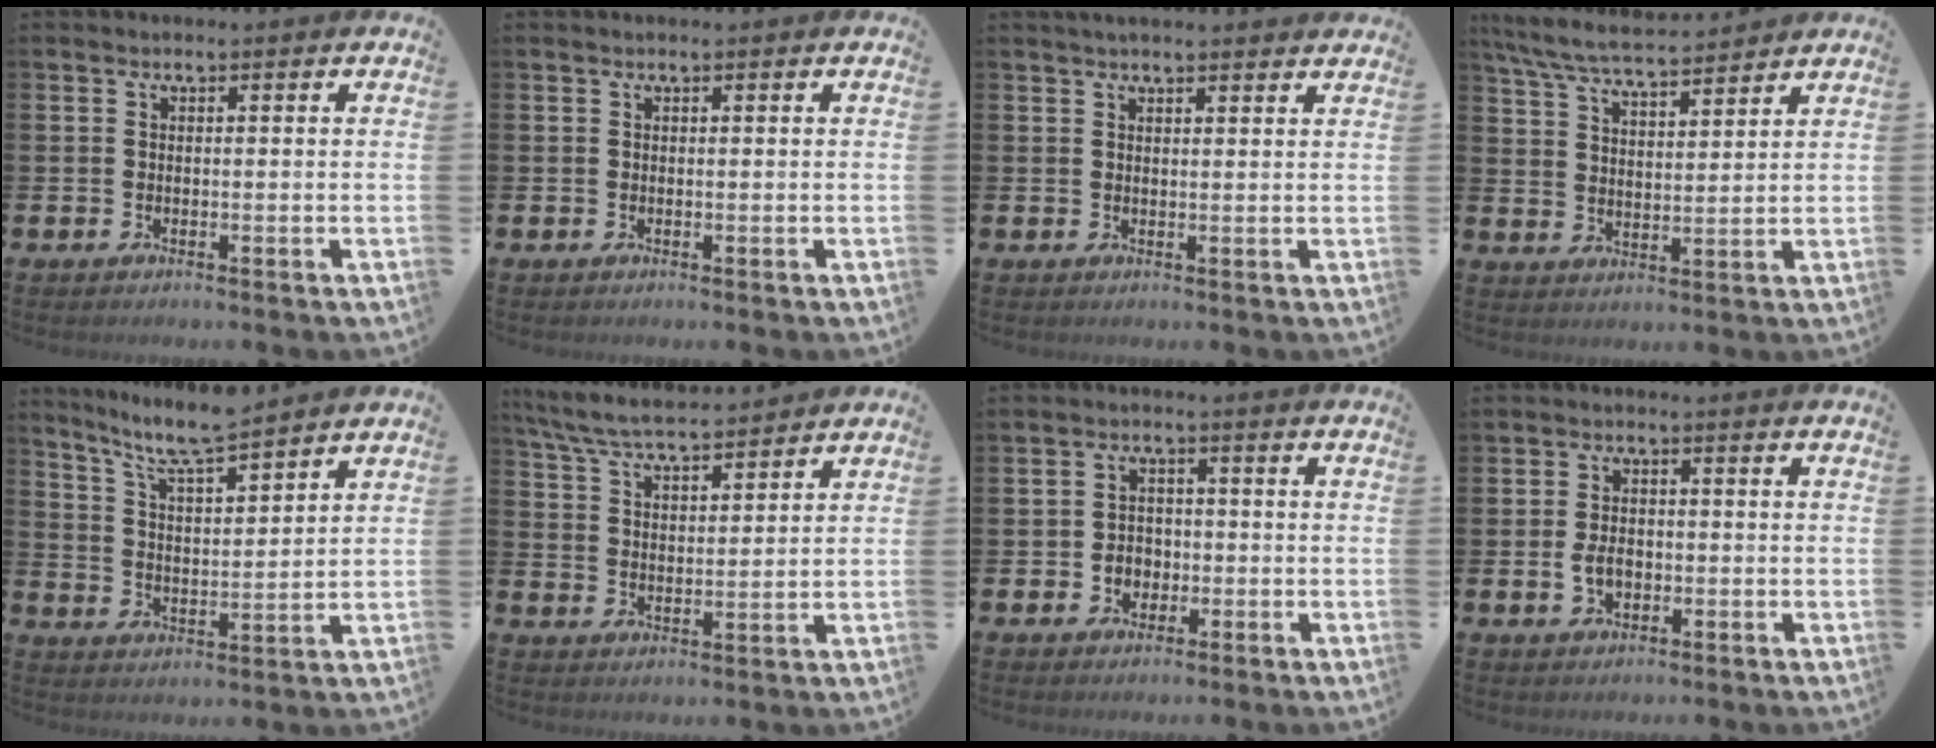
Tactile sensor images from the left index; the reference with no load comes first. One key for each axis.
{"total": 0.0}
{"total": 2.3, "fx": 2.2, "fy": 0.2, "fz": 0.6, "tx": -0.011, "ty": -0.005, "tz": 0.039}
{"total": 7.1, "fx": 6.7, "fy": 0.8, "fz": 2.2, "tx": -0.067, "ty": -0.033, "tz": 0.121}
{"total": 8.2, "fx": 7.5, "fy": 0.4, "fz": 3.3, "tx": -0.090, "ty": -0.036, "tz": 0.135}
{"total": 6.7, "fx": 6.4, "fy": 0.6, "fz": 2.0, "tx": -0.062, "ty": -0.032, "tz": 0.114}
{"total": 2.9, "fx": -0.8, "fy": 2.6, "fz": 1.0, "tx": -0.016, "ty": 0.002, "tz": -0.023}
{"total": 2.9, "fx": -0.6, "fy": 2.0, "fz": 2.1, "tx": -0.038, "ty": 0.004, "tz": -0.013}